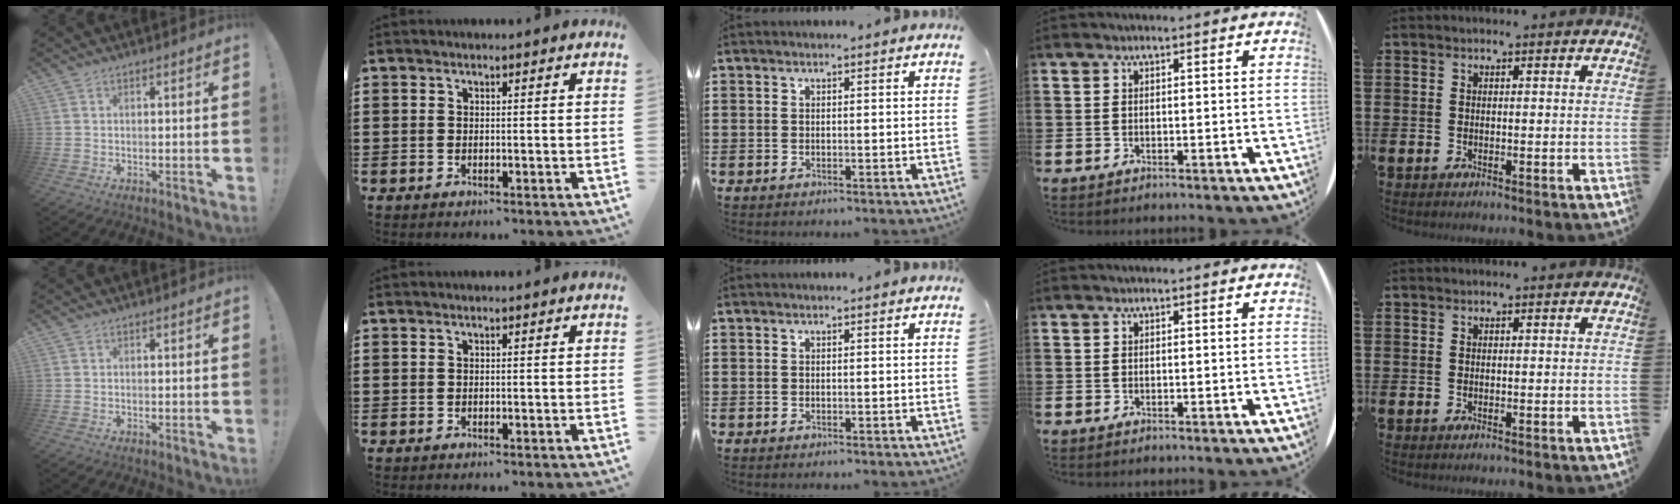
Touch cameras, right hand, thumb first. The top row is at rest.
{}